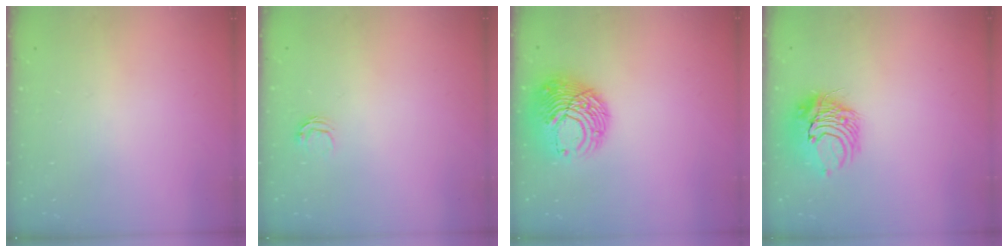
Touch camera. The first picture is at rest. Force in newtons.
{"total": 3.8, "press": 3.8, "slide": 0.3}
{"total": 12.5, "press": 12.5, "slide": 1.5}
{"total": 9.7, "press": 9.7, "slide": 0.5}